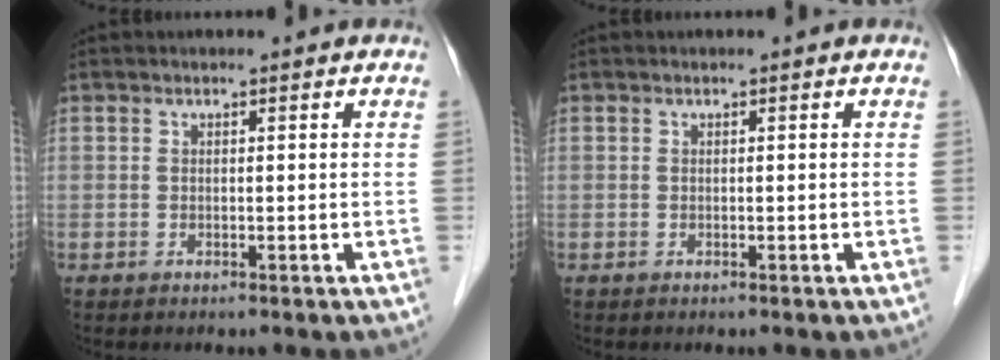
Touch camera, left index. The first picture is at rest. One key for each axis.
{"total": 0.0}